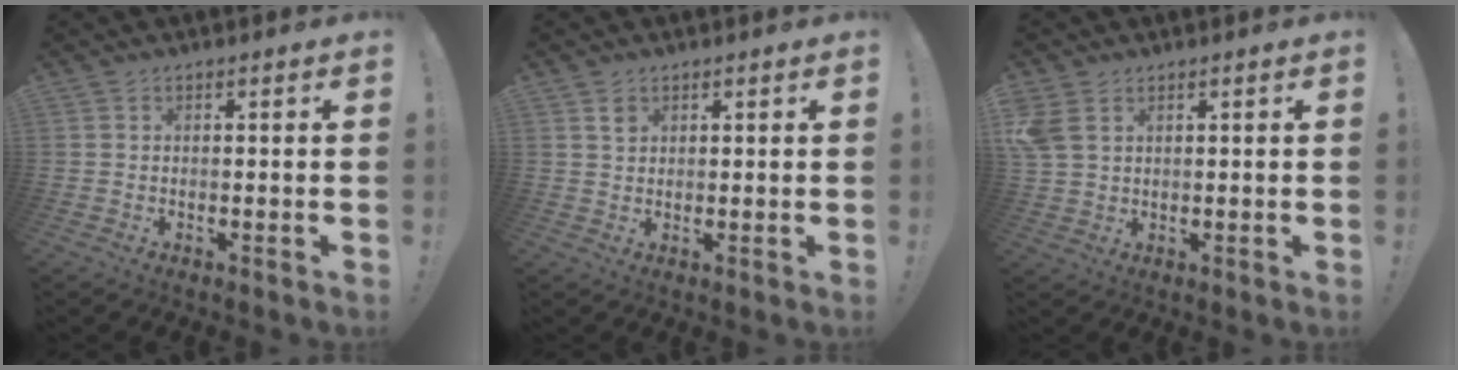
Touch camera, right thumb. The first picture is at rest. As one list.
[{"total": 2.2, "force": [1.3, 1.6, 0.8], "torque": [0.005, -0.009, 0.021]}, {"total": 5.7, "force": [2.4, 3.8, 3.5], "torque": [-0.071, 0.000, 0.051]}]